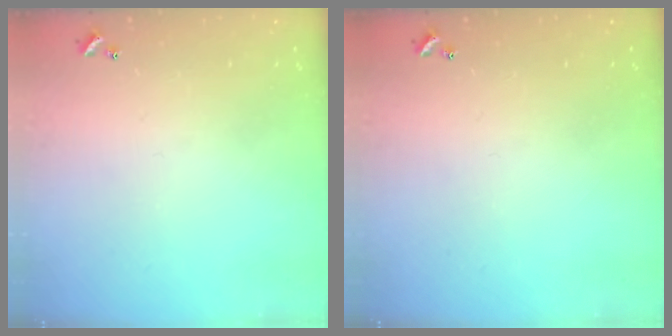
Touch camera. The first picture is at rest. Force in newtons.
{"total": 0.0}